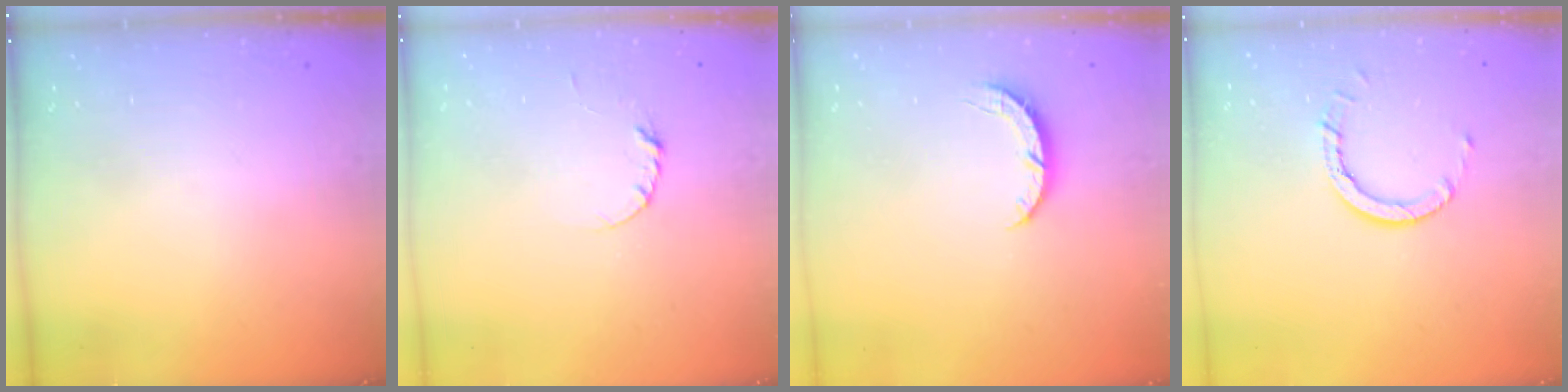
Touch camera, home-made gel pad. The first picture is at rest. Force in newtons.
{"total": 3.5, "press": 3.5, "slide": 0.4}
{"total": 3.6, "press": 3.5, "slide": 0.5}
{"total": 5.0, "press": 5.0, "slide": 0.3}